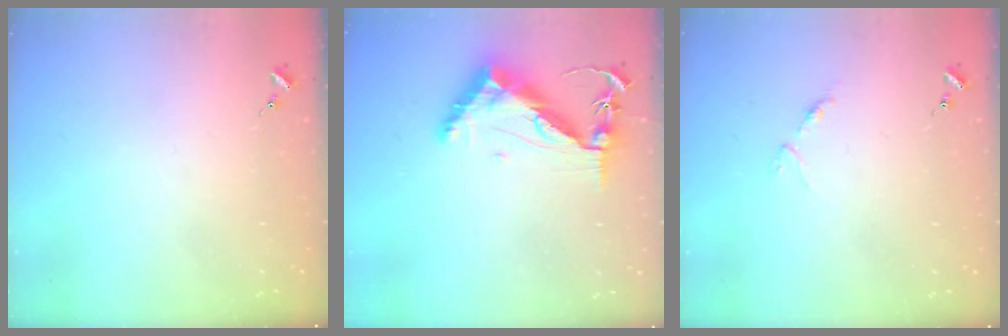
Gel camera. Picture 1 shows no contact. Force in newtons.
{"total": 11.8, "press": 11.7, "slide": 1.5}
{"total": 3.0, "press": 2.9, "slide": 0.4}